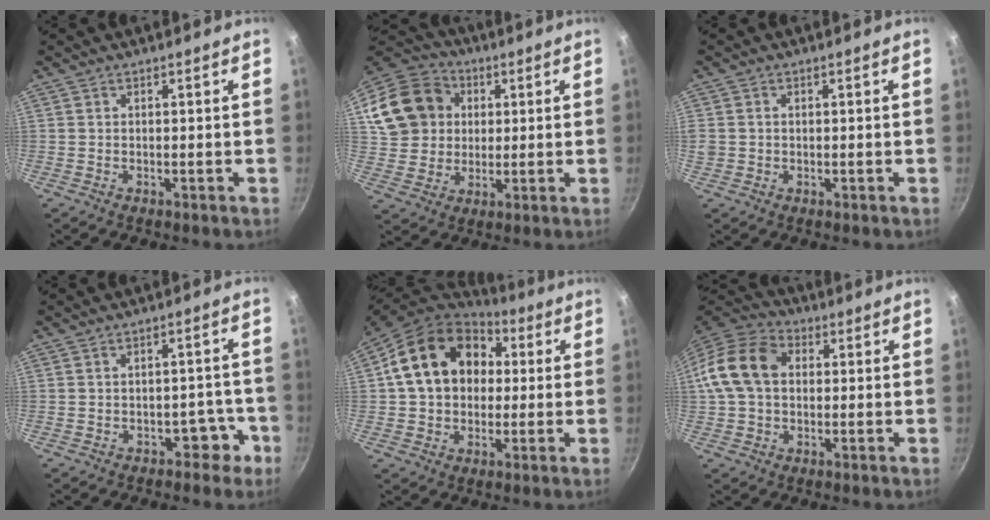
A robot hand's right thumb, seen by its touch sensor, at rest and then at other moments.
{"total": 17.9, "force": [4.6, 15.2, 8.1], "torque": [-0.154, 0.029, 0.089]}
{"total": 2.4, "force": [0.0, 2.2, 1.0], "torque": [-0.019, 0.004, 0.001]}
{"total": 4.4, "force": [-2.4, 3.1, 2.2], "torque": [0.005, 0.041, -0.015]}
{"total": 19.0, "force": [3.7, 14.8, 11.3], "torque": [-0.175, 0.032, 0.054]}
{"total": 14.4, "force": [1.8, 10.6, 9.6], "torque": [-0.167, 0.030, 0.015]}